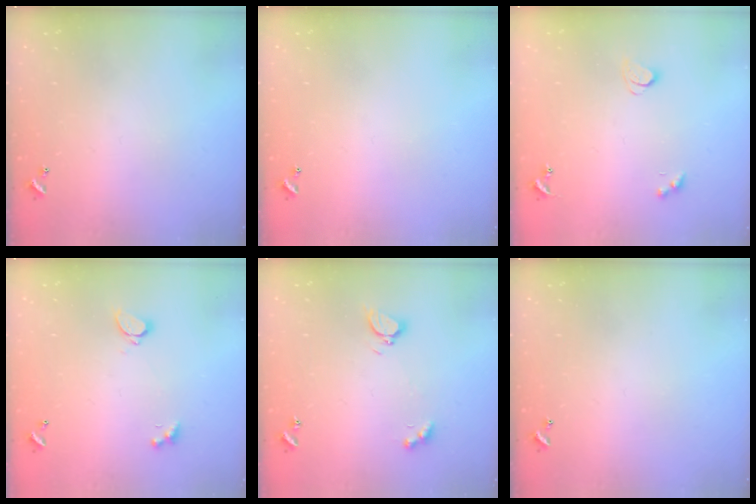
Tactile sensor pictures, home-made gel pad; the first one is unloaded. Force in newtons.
{"total": 0.0}
{"total": 2.1, "press": 2.1, "slide": 0.4}
{"total": 2.1, "press": 1.8, "slide": 1.0}
{"total": 3.6, "press": 3.5, "slide": 0.7}
{"total": 0.0}